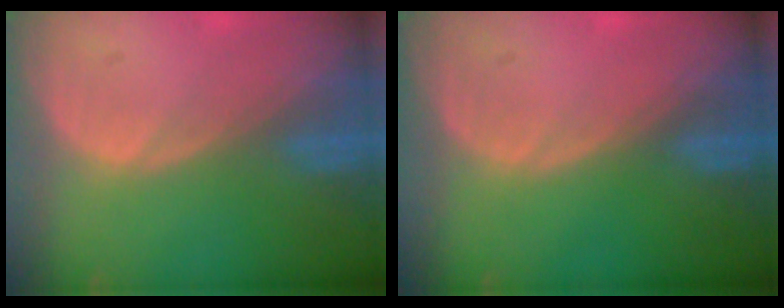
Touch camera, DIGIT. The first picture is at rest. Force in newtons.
{"total": 0.0}